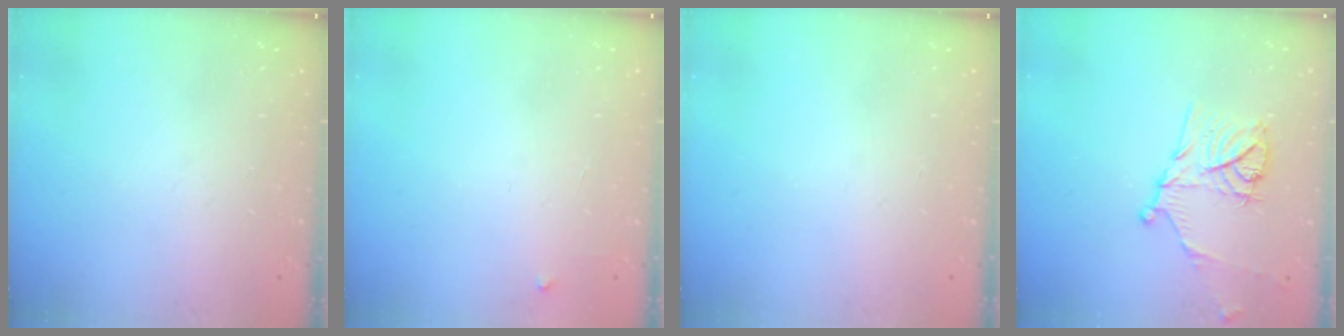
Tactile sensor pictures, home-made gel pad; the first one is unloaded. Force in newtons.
{"total": 2.3, "press": 2.3, "slide": 0.3}
{"total": 0.0}
{"total": 13.8, "press": 13.7, "slide": 0.8}